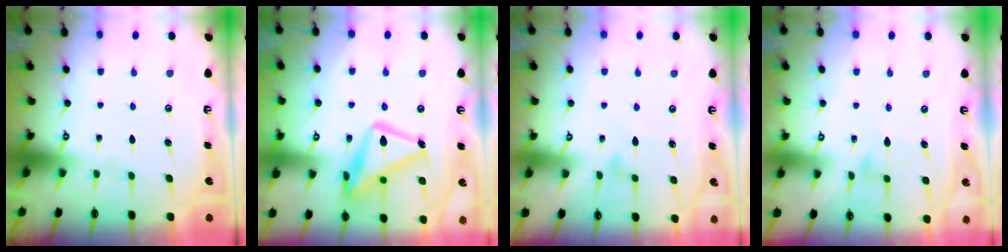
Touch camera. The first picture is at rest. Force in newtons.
{"total": 16.5, "press": 16.5, "slide": 1.3}
{"total": 5.4, "press": 5.4, "slide": 0.4}
{"total": 3.9, "press": 3.9, "slide": 0.3}